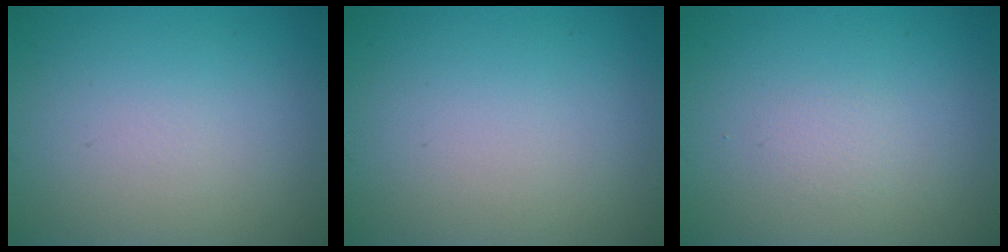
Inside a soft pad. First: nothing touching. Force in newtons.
{"total": 0.0}
{"total": 0.8, "press": 0.8, "slide": 0.1}